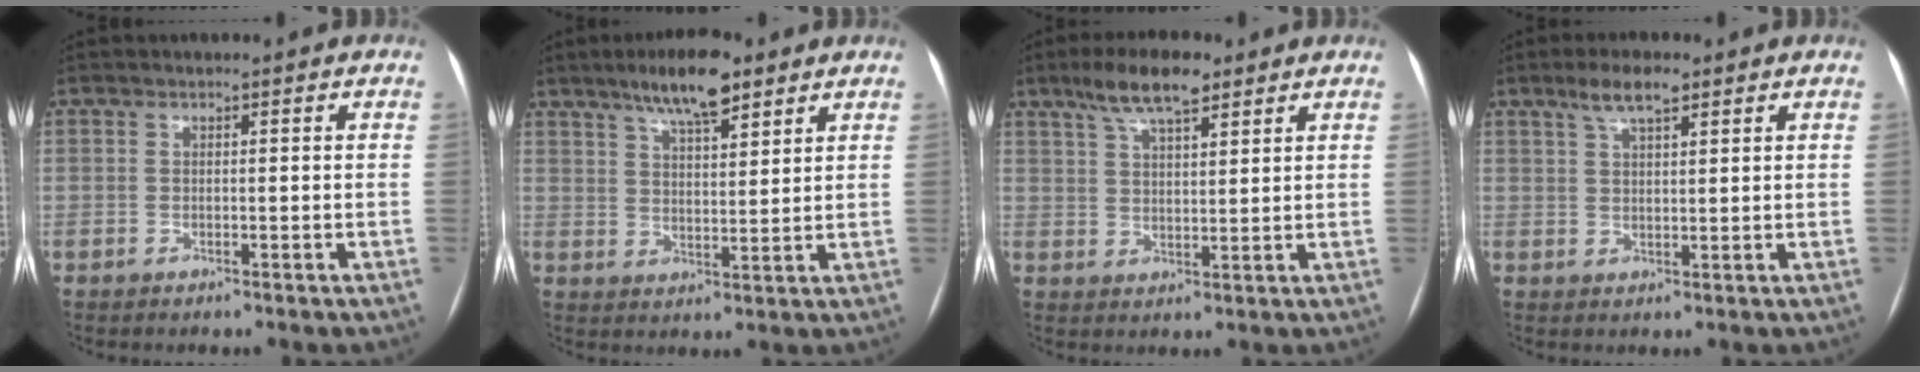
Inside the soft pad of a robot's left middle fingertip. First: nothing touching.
{"total": 9.0, "force": [6.3, 2.2, 6.1], "torque": [-0.104, 0.009, 0.106]}
{"total": 8.1, "force": [5.6, 2.2, 5.4], "torque": [-0.103, 0.015, 0.099]}
{"total": 4.7, "force": [3.2, 1.2, 3.3], "torque": [-0.067, 0.011, 0.058]}